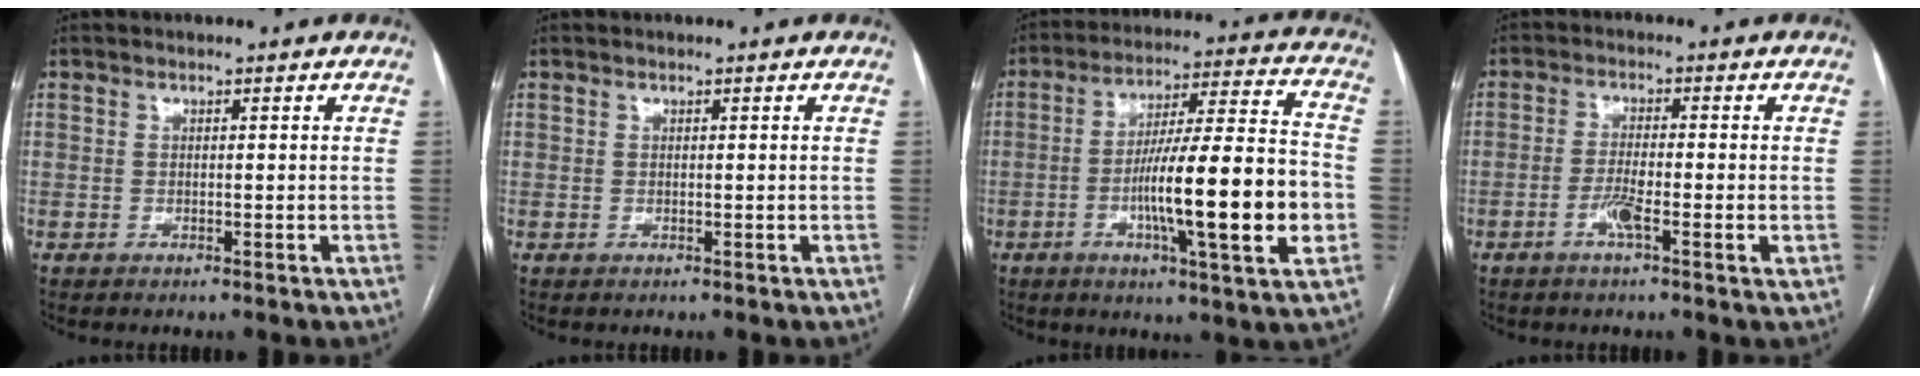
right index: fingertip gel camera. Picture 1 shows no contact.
{"total": 0.0}
{"total": 18.9, "force": [-4.3, 0.9, 18.4], "torque": [-0.286, 0.004, -0.066]}
{"total": 4.5, "force": [-1.7, 0.5, 4.1], "torque": [-0.076, -0.001, -0.032]}